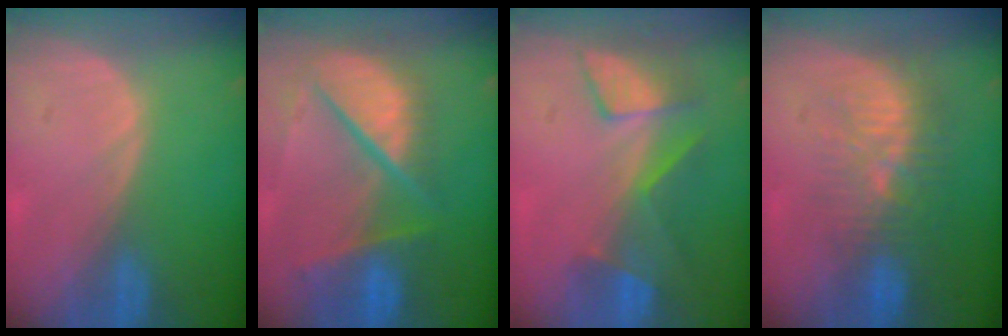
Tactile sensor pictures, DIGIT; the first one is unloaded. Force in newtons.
{"total": 11.0, "press": 9.1, "slide": 6.2}
{"total": 7.7, "press": 6.8, "slide": 3.6}
{"total": 9.6, "press": 9.0, "slide": 3.5}